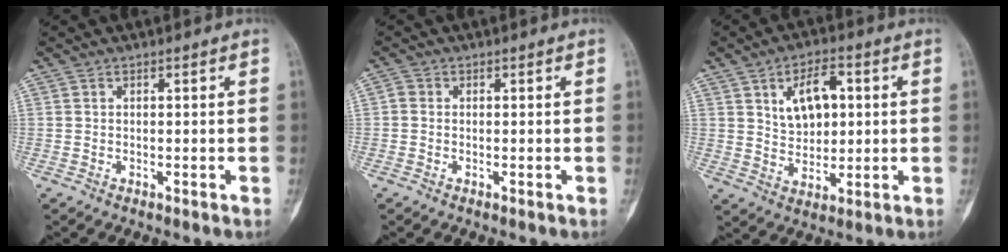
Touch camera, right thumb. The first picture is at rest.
{"total": 1.2, "force": [0.0, 1.0, 0.6], "torque": [-0.005, 0.002, -0.004]}
{"total": 9.1, "force": [2.6, 5.6, 6.7], "torque": [-0.079, -0.005, 0.046]}